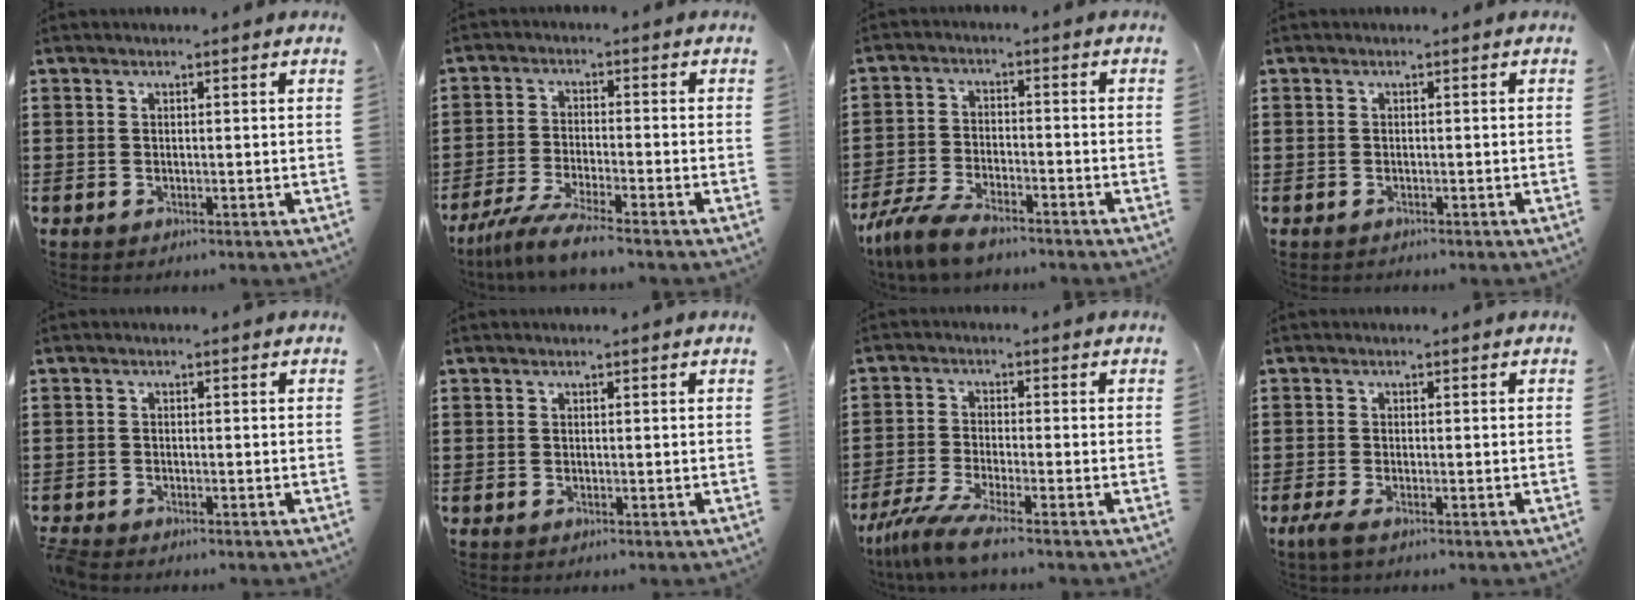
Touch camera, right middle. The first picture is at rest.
{"total": 5.8, "force": [-5.1, -0.4, 2.7], "torque": [-0.070, -0.021, -0.103]}
{"total": 6.3, "force": [-5.4, 1.6, 2.9], "torque": [-0.079, -0.001, -0.109]}
{"total": 0.8, "force": [-0.6, 0.5, -0.2], "torque": [0.003, 0.005, -0.015]}
{"total": 1.3, "force": [-1.2, 0.1, 0.2], "torque": [-0.013, -0.003, -0.027]}
{"total": 0.0}
{"total": 5.7, "force": [-4.7, 0.1, 3.3], "torque": [-0.081, -0.019, -0.095]}
{"total": 1.7, "force": [-1.0, 0.4, 1.3], "torque": [-0.031, -0.001, -0.022]}